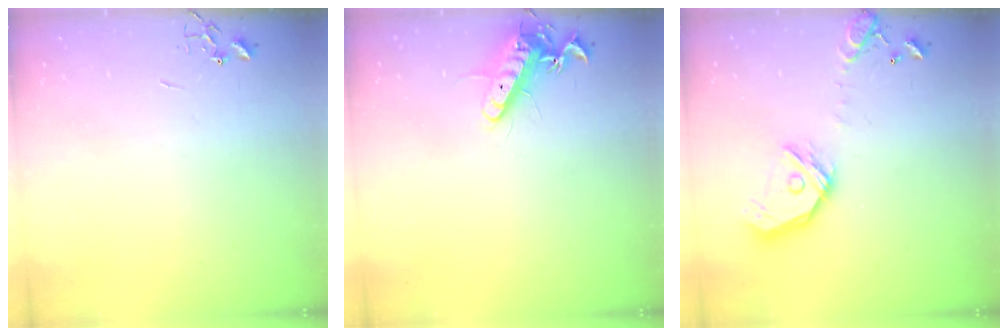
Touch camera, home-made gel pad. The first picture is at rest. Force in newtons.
{"total": 12.7, "press": 12.6, "slide": 1.5}
{"total": 16.5, "press": 16.3, "slide": 2.4}